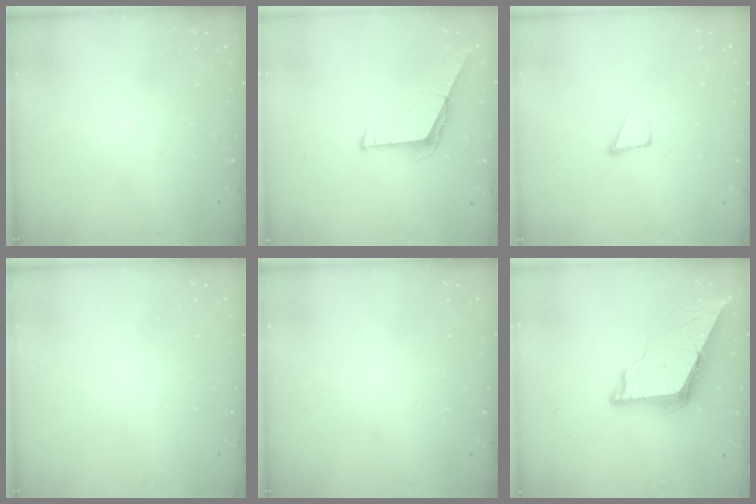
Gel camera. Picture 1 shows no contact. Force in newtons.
{"total": 6.1, "press": 6.1, "slide": 0.5}
{"total": 5.3, "press": 5.3, "slide": 0.3}
{"total": 0.0}
{"total": 0.0}
{"total": 8.2, "press": 8.1, "slide": 0.9}